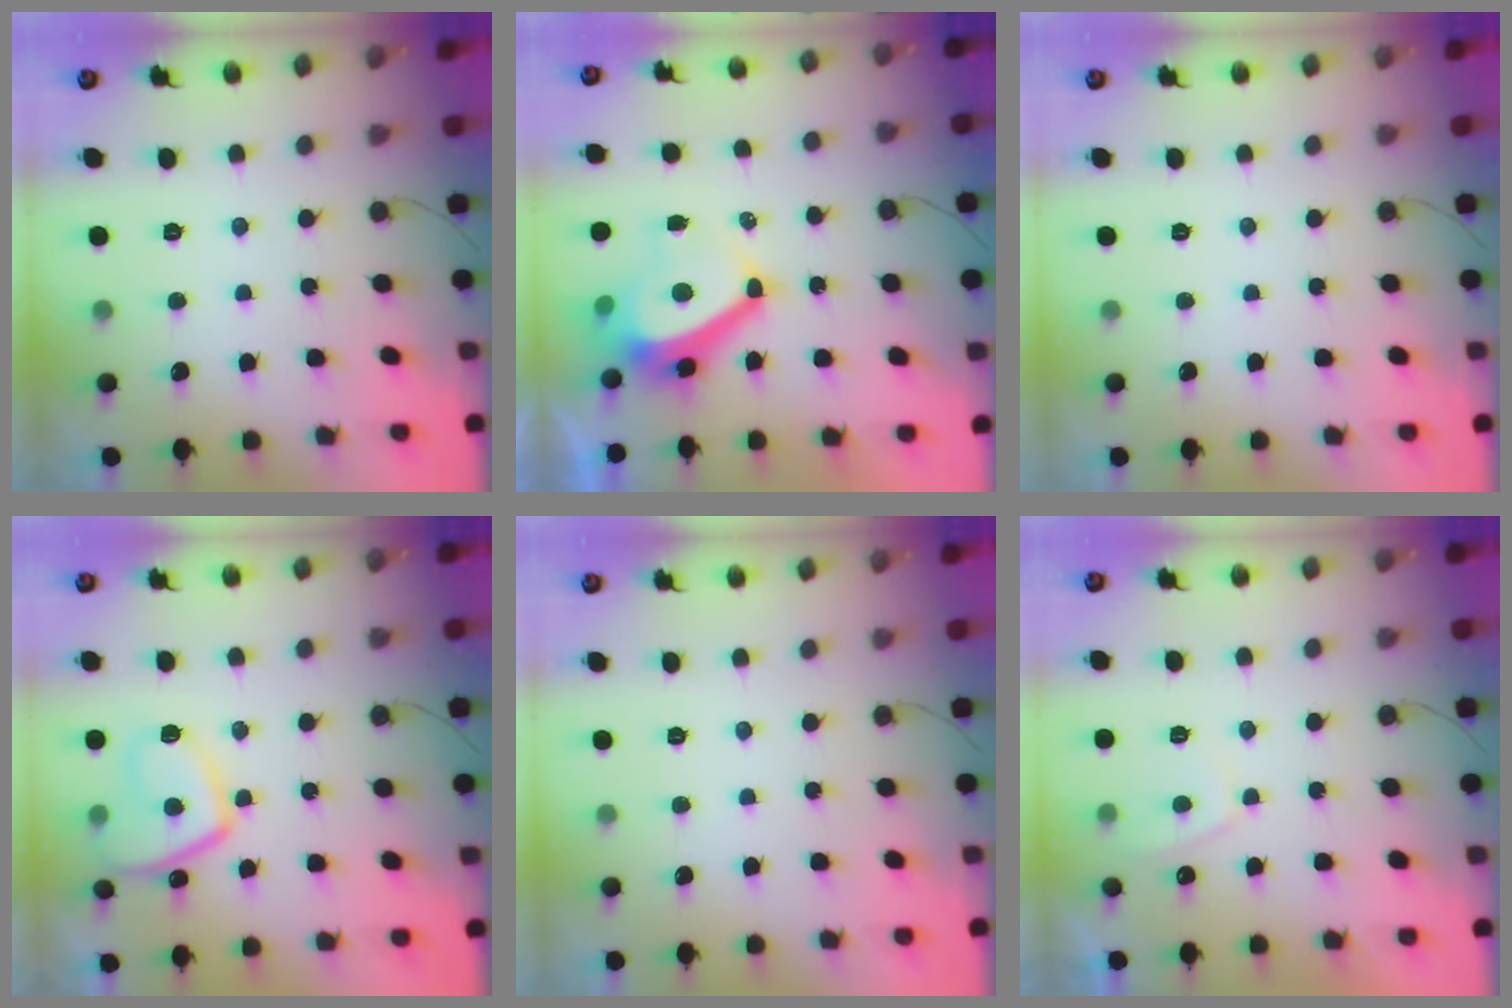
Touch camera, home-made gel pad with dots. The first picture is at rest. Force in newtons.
{"total": 10.1, "press": 9.6, "slide": 3.2}
{"total": 0.0}
{"total": 11.0, "press": 10.9, "slide": 1.2}
{"total": 0.0}
{"total": 1.9, "press": 1.8, "slide": 0.7}